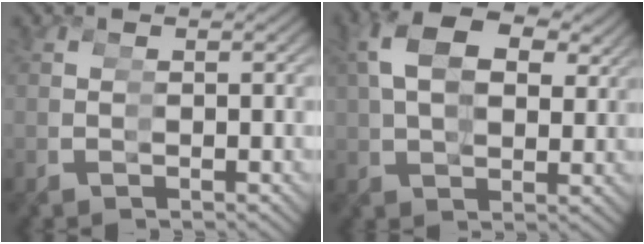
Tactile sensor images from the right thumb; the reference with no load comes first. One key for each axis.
{"total": 4.1, "fx": 2.9, "fy": 2.1, "fz": 2.0, "tx": -0.035, "ty": 0.016, "tz": 0.046}